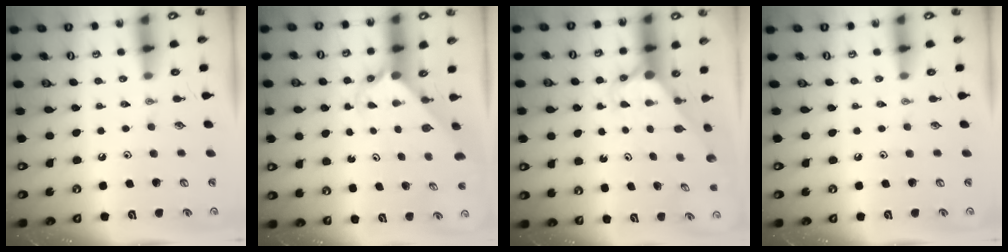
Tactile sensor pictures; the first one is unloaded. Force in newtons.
{"total": 2.4, "press": 2.4, "slide": 0.2}
{"total": 2.7, "press": 2.7, "slide": 0.0}
{"total": 0.0}